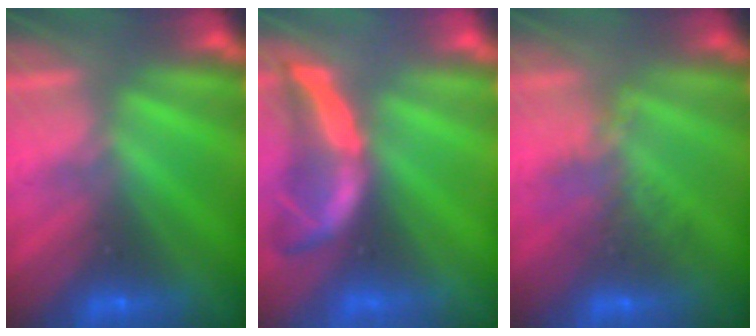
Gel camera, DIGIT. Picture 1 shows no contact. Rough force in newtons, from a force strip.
{"total": 1.9}
{"total": 2.4}